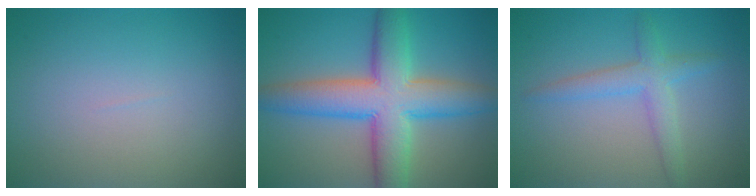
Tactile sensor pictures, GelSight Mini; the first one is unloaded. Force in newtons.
{"total": 9.3, "press": 9.3, "slide": 0.1}
{"total": 2.9, "press": 2.9, "slide": 0.1}